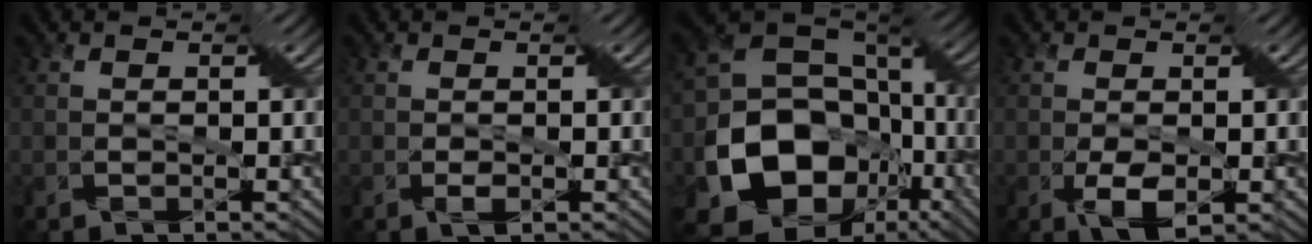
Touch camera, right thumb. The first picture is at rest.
{"total": 1.1, "force": [-0.4, 0.2, 1.0], "torque": [-0.022, -0.006, -0.011]}
{"total": 17.8, "force": [-3.6, 13.6, 11.0], "torque": [-0.257, -0.038, -0.048]}
{"total": 4.2, "force": [-1.1, 1.8, 3.6], "torque": [-0.076, -0.014, -0.019]}